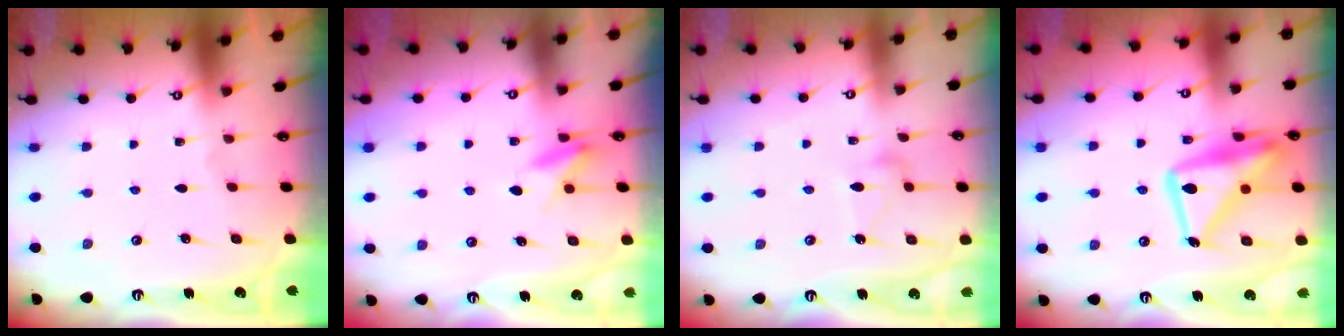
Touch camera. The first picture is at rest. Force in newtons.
{"total": 7.7, "press": 7.5, "slide": 1.8}
{"total": 8.3, "press": 8.3, "slide": 0.1}
{"total": 18.9, "press": 18.8, "slide": 1.9}